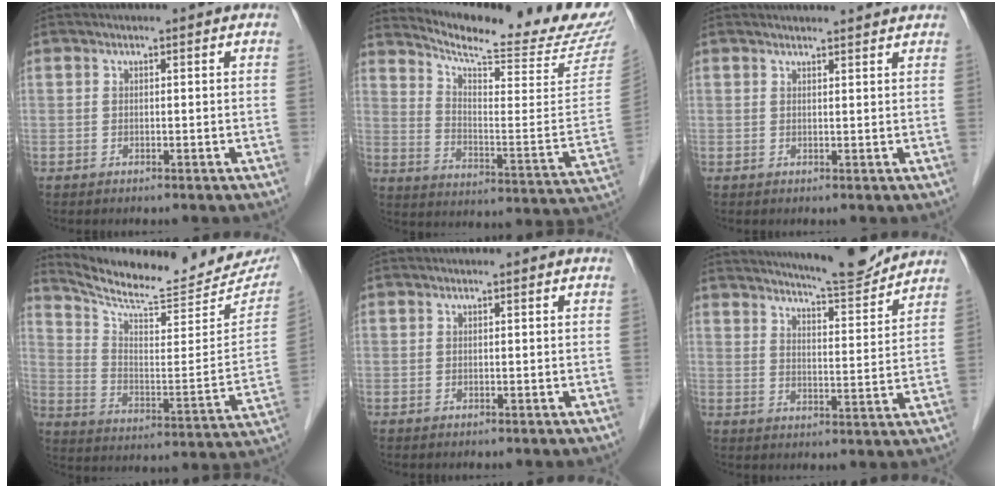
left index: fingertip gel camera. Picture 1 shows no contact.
{"total": 20.5, "force": [19.7, -0.4, 5.8], "torque": [-0.108, -0.113, 0.256]}
{"total": 5.0, "force": [4.8, 0.4, 1.1], "torque": [-0.013, 0.008, 0.043]}
{"total": 20.3, "force": [19.1, 3.4, 6.0], "torque": [-0.098, -0.070, 0.264]}
{"total": 0.0}
{"total": 11.5, "force": [10.8, 0.3, 3.7], "torque": [-0.060, -0.013, 0.149]}